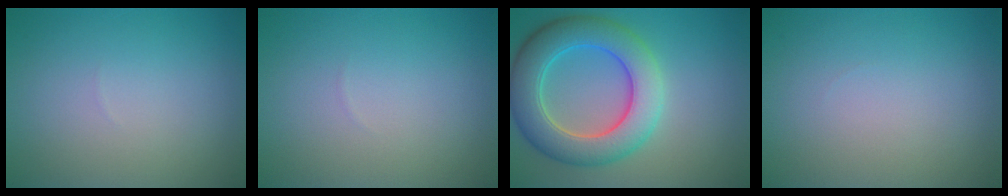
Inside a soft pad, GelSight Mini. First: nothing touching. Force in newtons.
{"total": 0.0}
{"total": 7.9, "press": 7.9, "slide": 0.4}
{"total": 0.0}